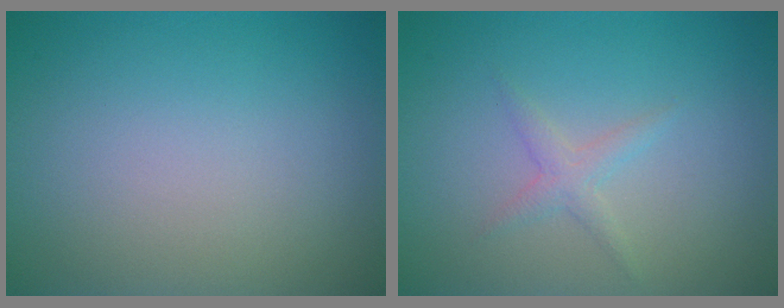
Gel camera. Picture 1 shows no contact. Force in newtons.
{"total": 1.3, "press": 1.3, "slide": 0.1}